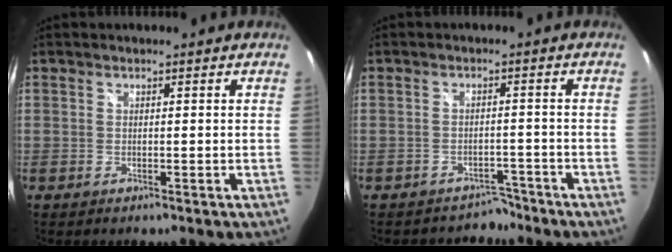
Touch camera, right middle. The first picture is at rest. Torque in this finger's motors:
{"motor_torque": [-0.24, 0.04, -0.05, -0.02]}